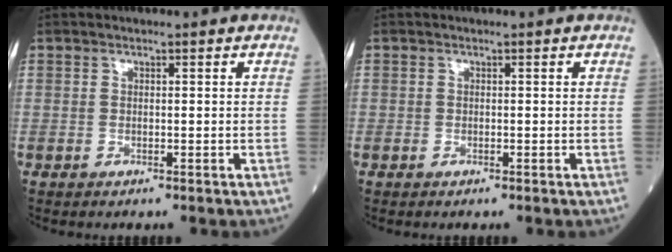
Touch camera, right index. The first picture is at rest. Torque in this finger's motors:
{"motor_torque": [0.76, -0.34, 0.41, 0.09]}